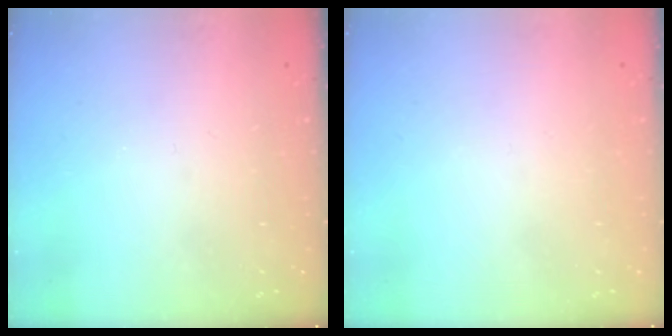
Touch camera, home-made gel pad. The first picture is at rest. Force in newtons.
{"total": 1.6, "press": 1.6, "slide": 0.1}